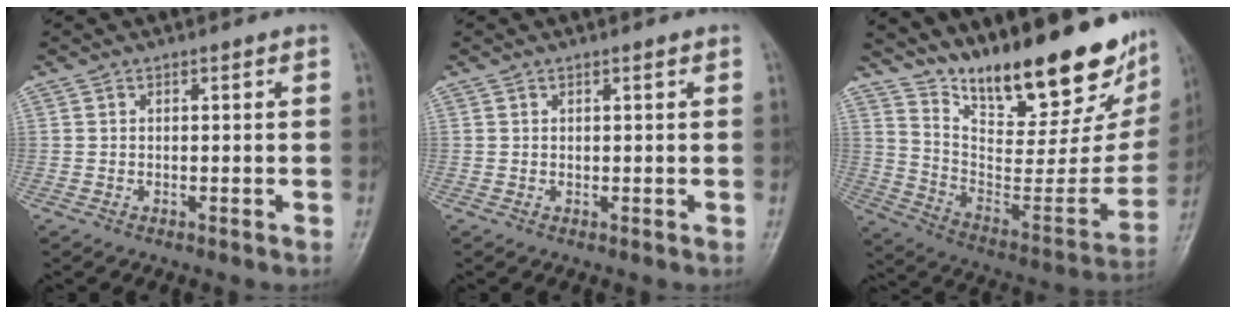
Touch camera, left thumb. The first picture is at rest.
{"total": 0.6, "force": [0.4, 0.2, 0.4], "torque": [-0.006, -0.002, 0.006]}
{"total": 30.6, "force": [21.8, 9.3, 19.4], "torque": [-0.273, -0.104, 0.336]}